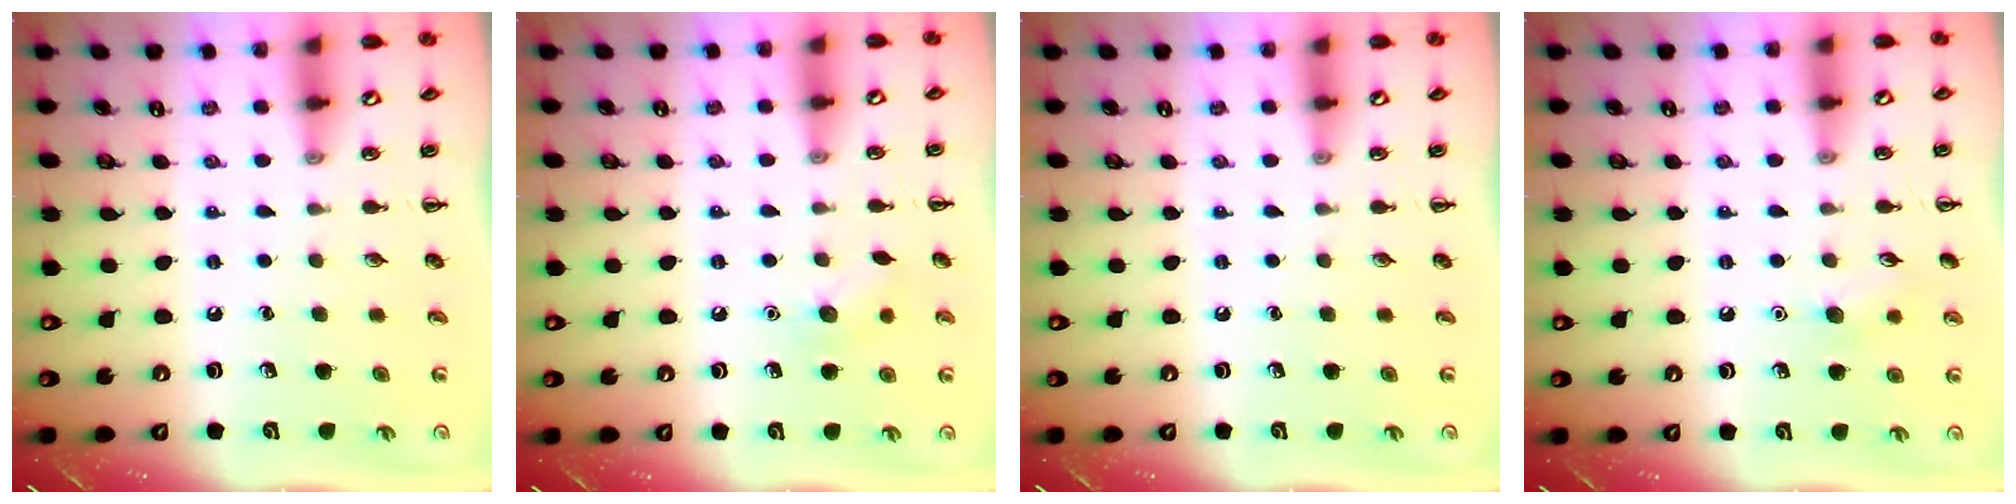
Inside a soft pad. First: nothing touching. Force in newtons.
{"total": 7.2, "press": 7.0, "slide": 1.5}
{"total": 0.0}
{"total": 5.8, "press": 5.7, "slide": 1.3}